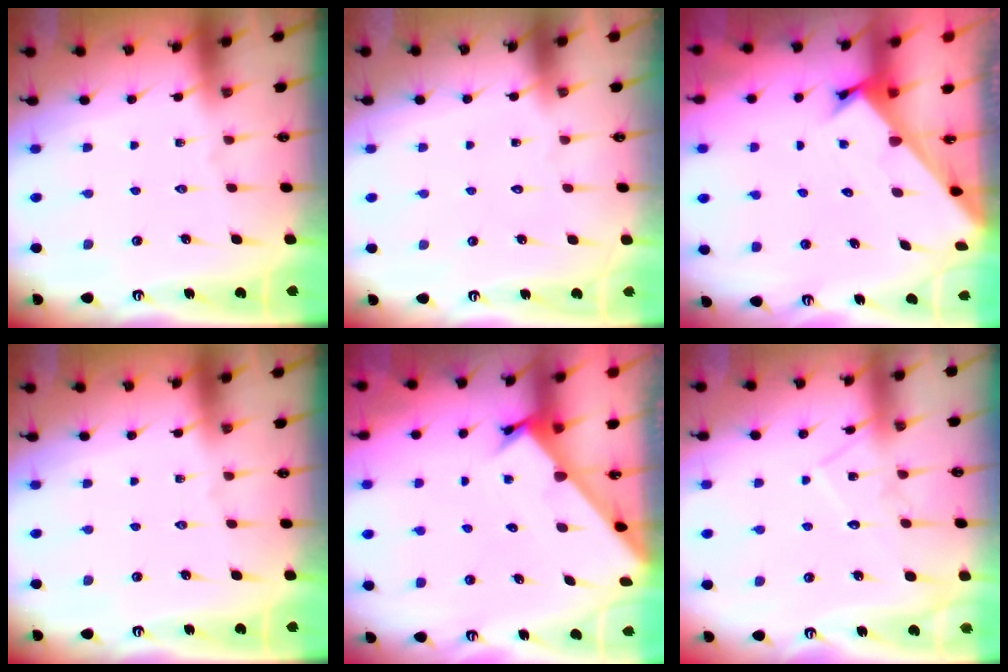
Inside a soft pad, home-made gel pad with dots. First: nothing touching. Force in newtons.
{"total": 1.5, "press": 1.5, "slide": 0.1}
{"total": 2.3, "press": 2.3, "slide": 0.2}
{"total": 0.0}
{"total": 2.4, "press": 2.4, "slide": 0.1}
{"total": 9.4, "press": 9.4, "slide": 0.7}